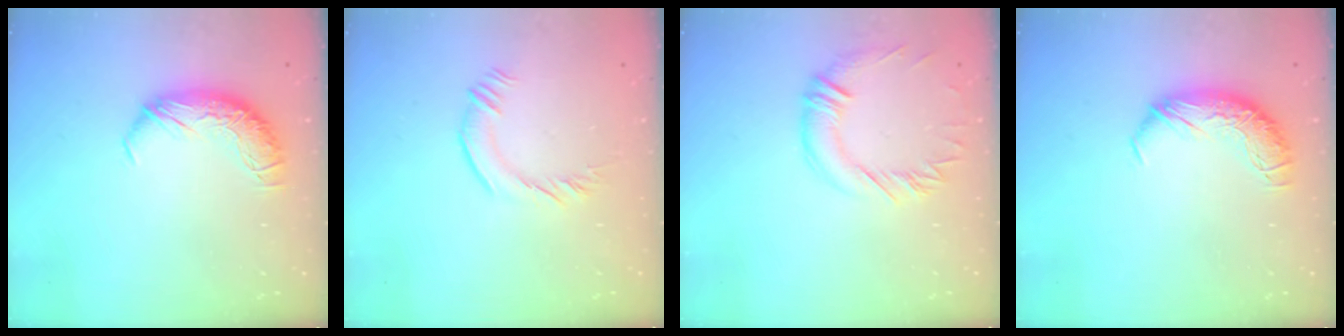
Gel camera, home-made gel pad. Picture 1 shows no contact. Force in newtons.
{"total": 1.7, "press": 1.4, "slide": 0.8}
{"total": 0.8, "press": 0.2, "slide": 0.8}
{"total": 0.0}